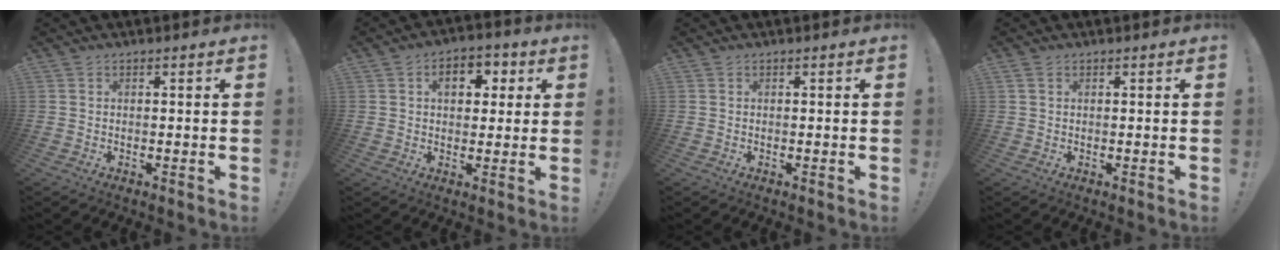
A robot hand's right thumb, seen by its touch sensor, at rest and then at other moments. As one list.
[{"total": 7.7, "force": [2.0, 5.3, 5.2], "torque": [-0.054, -0.001, 0.026]}, {"total": 0.0}, {"total": 1.5, "force": [0.7, 0.8, 1.0], "torque": [-0.021, 0.002, 0.014]}]